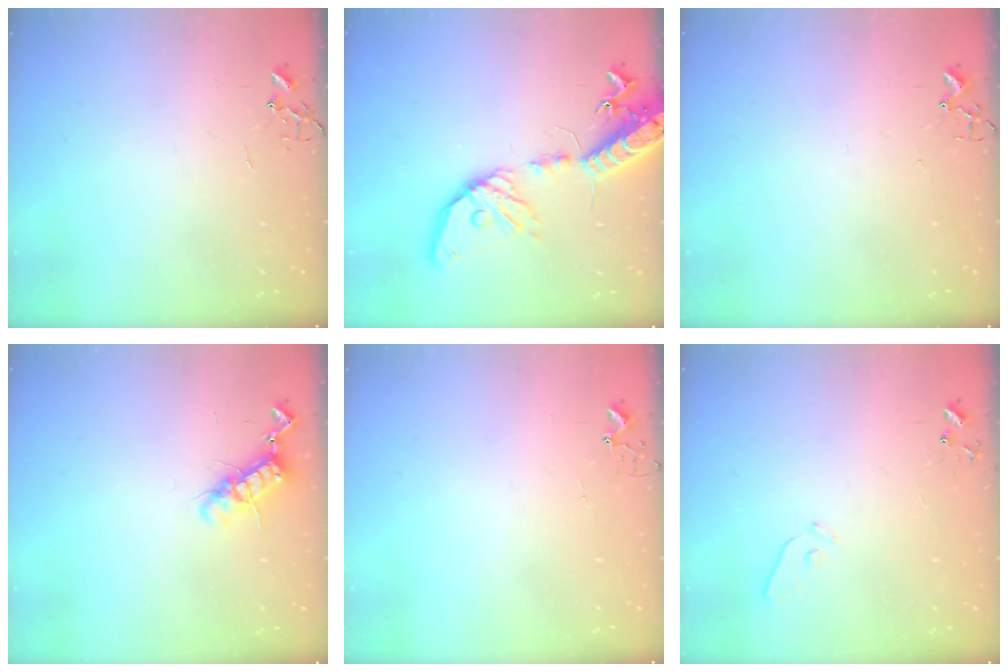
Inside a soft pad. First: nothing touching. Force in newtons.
{"total": 19.5, "press": 19.2, "slide": 3.6}
{"total": 1.7, "press": 1.6, "slide": 0.2}
{"total": 11.1, "press": 11.1, "slide": 0.3}
{"total": 3.7, "press": 3.7, "slide": 0.2}
{"total": 6.6, "press": 6.6, "slide": 0.7}